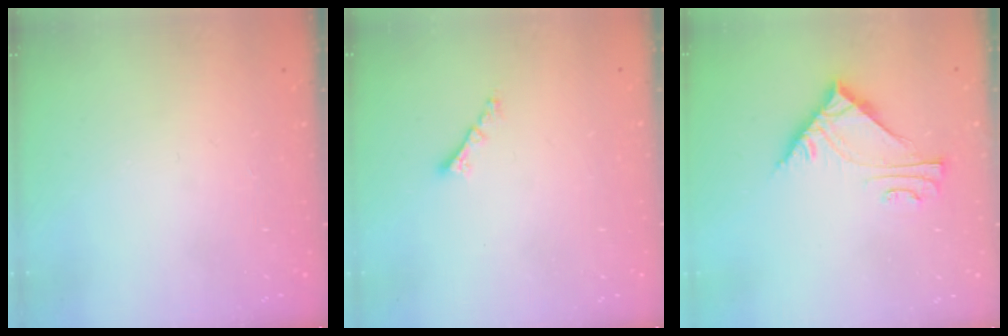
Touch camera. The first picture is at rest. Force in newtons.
{"total": 1.8, "press": 1.8, "slide": 0.2}
{"total": 7.7, "press": 7.7, "slide": 0.3}